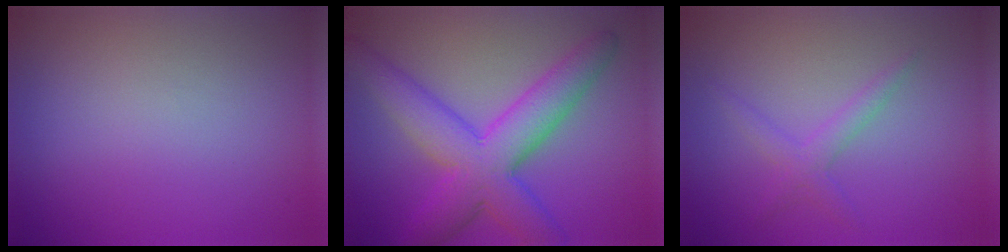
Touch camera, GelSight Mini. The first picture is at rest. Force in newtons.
{"total": 7.9, "press": 7.9, "slide": 0.1}
{"total": 1.9, "press": 1.9, "slide": 0.0}